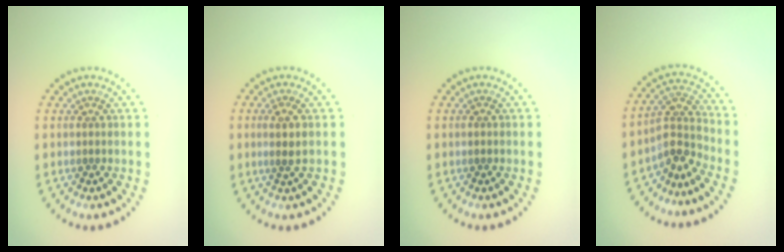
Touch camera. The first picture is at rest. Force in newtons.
{"total": 1.4, "press": 1.2, "slide": 0.7}
{"total": 0.7, "press": 0.7, "slide": 0.1}
{"total": 3.1, "press": 2.3, "slide": 2.1}